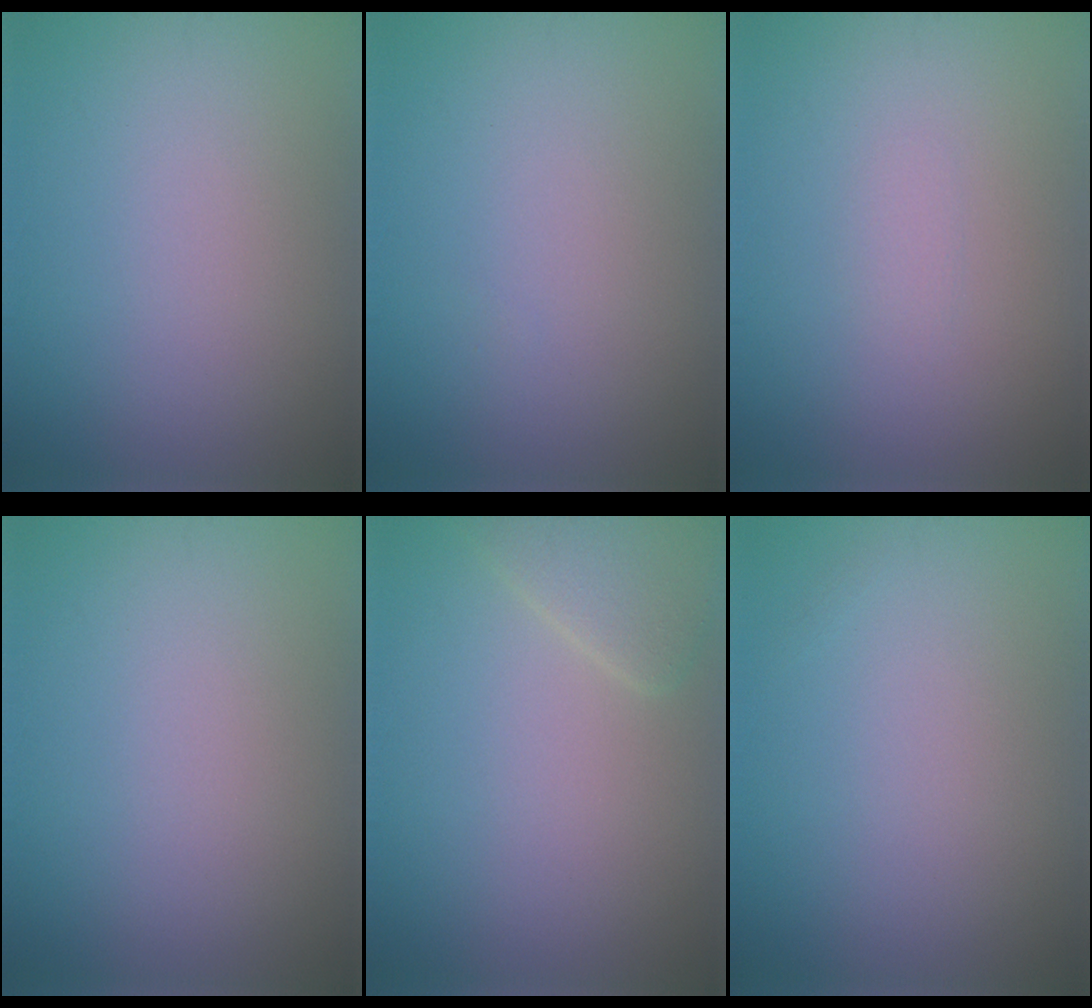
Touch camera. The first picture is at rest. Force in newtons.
{"total": 0.0}
{"total": 0.7, "press": 0.7, "slide": 0.1}
{"total": 0.0}
{"total": 2.4, "press": 2.4, "slide": 0.2}
{"total": 0.0}